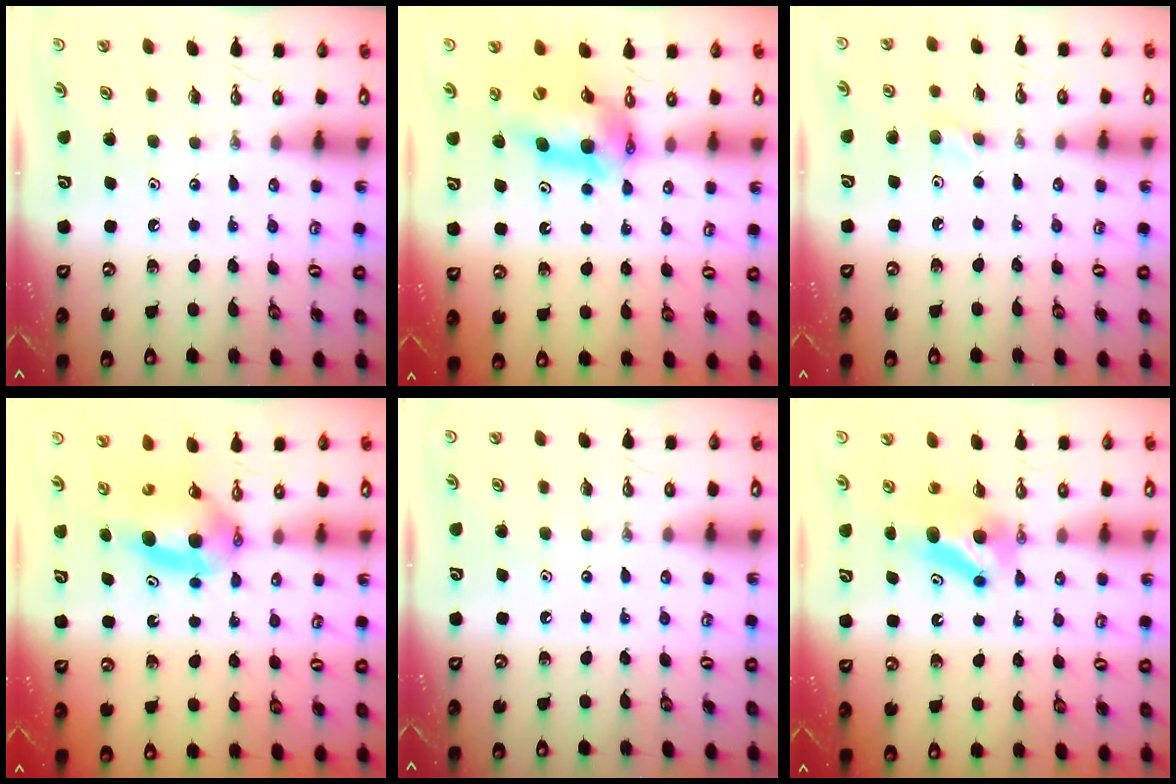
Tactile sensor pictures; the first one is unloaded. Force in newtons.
{"total": 12.3, "press": 12.2, "slide": 1.1}
{"total": 3.8, "press": 3.7, "slide": 1.0}
{"total": 7.4, "press": 5.2, "slide": 5.2}
{"total": 0.0}
{"total": 7.4, "press": 7.2, "slide": 1.8}